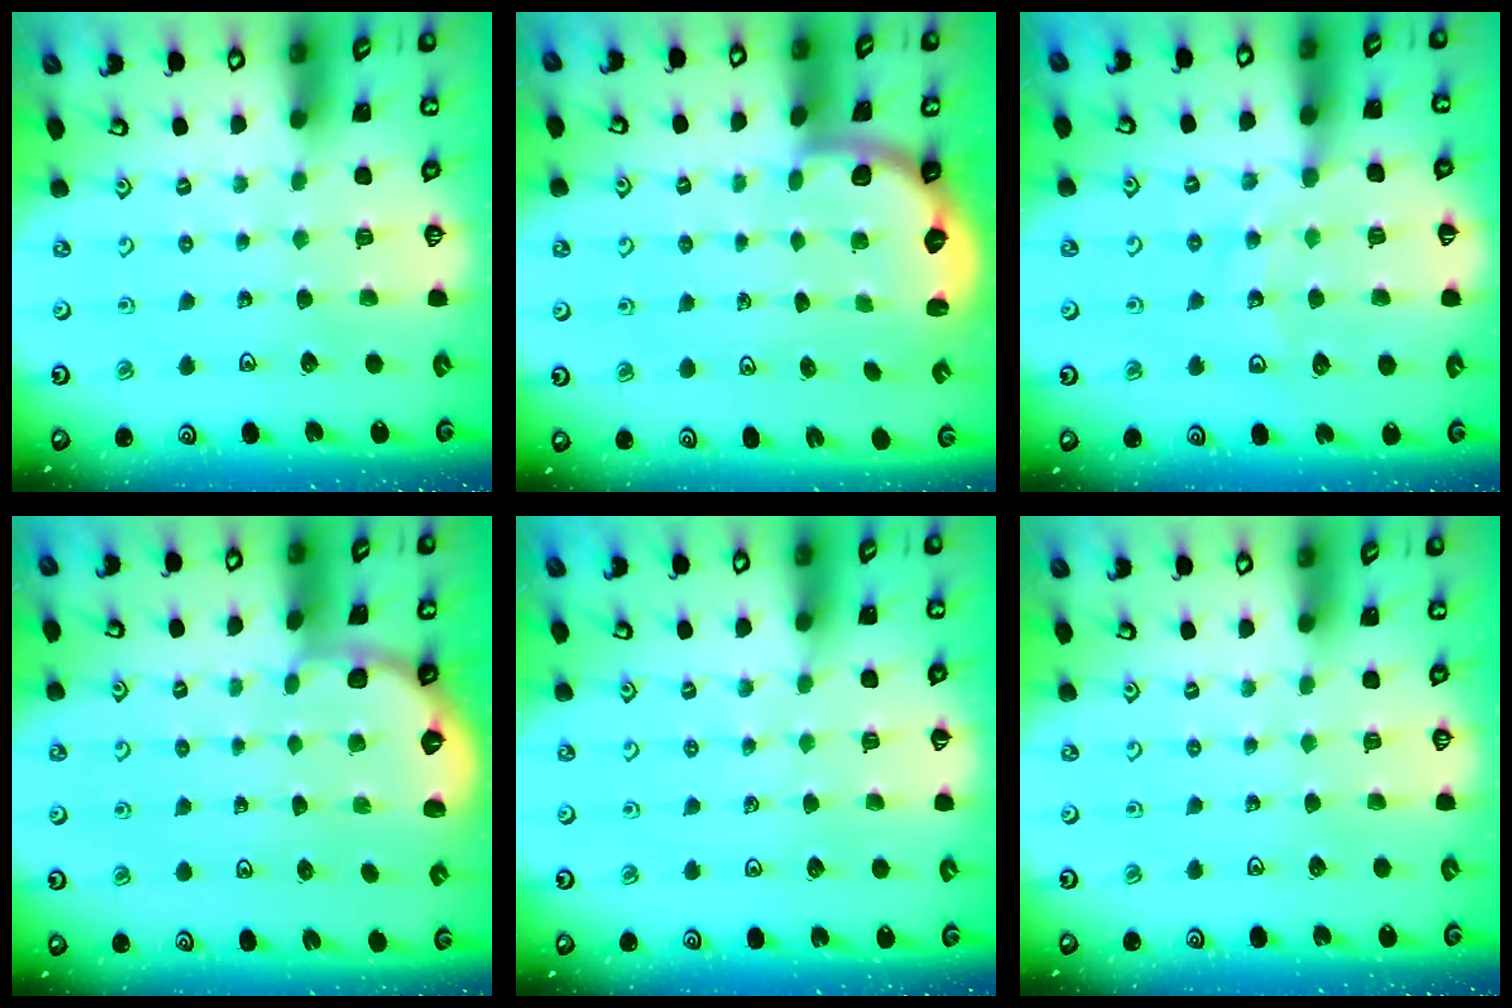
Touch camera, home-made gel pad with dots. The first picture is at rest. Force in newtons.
{"total": 2.6, "press": 2.2, "slide": 1.3}
{"total": 12.3, "press": 11.8, "slide": 3.6}
{"total": 1.8, "press": 1.7, "slide": 0.1}
{"total": 2.7, "press": 2.7, "slide": 0.2}
{"total": 0.0}